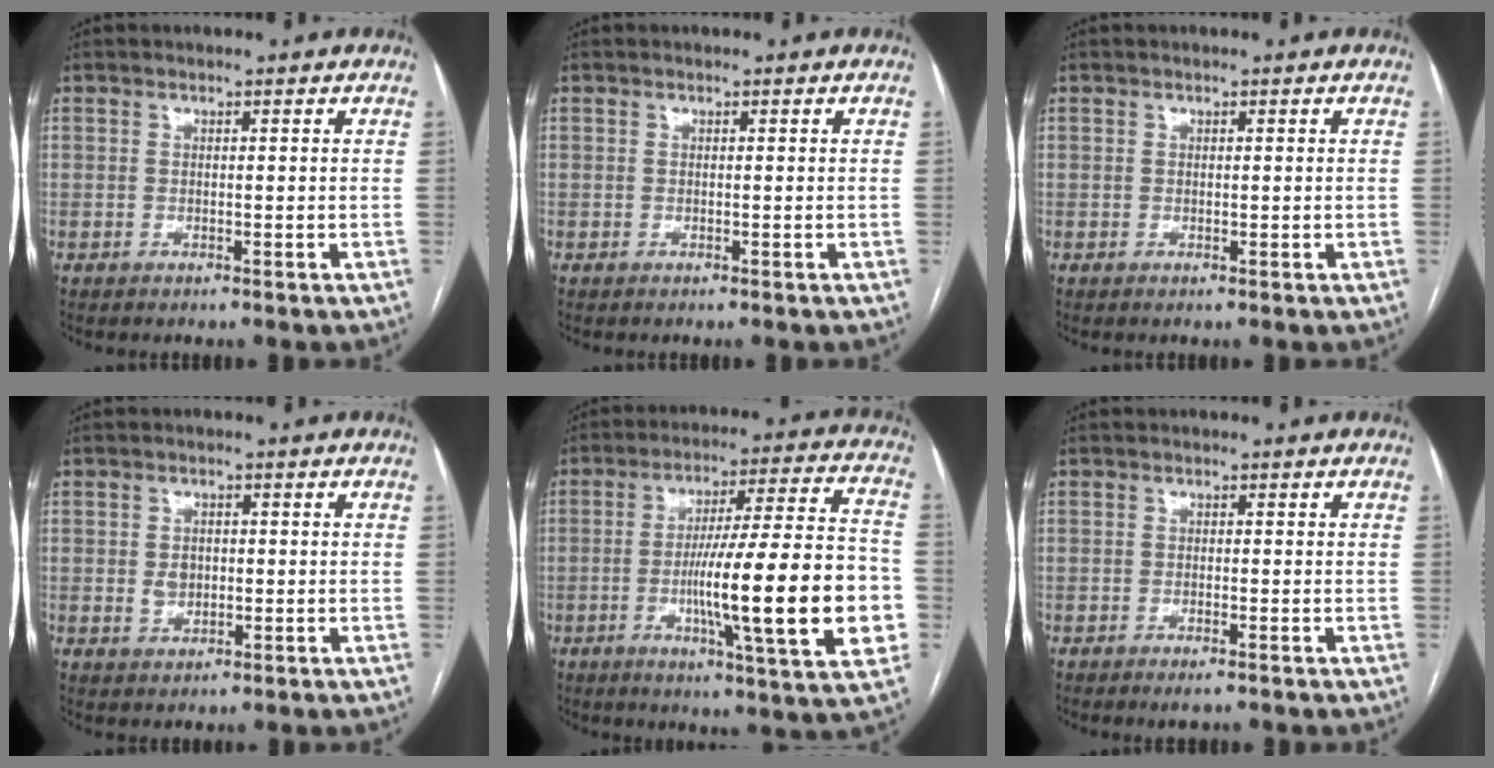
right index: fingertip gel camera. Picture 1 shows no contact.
{"total": 0.0}
{"total": 0.0}
{"total": 2.9, "force": [-0.1, 2.3, 1.8], "torque": [-0.030, 0.003, 0.005]}
{"total": 22.2, "force": [-4.6, 1.3, 21.6], "torque": [-0.292, 0.005, -0.066]}
{"total": 1.9, "force": [-1.3, 0.3, 1.3], "torque": [-0.019, -0.003, -0.017]}